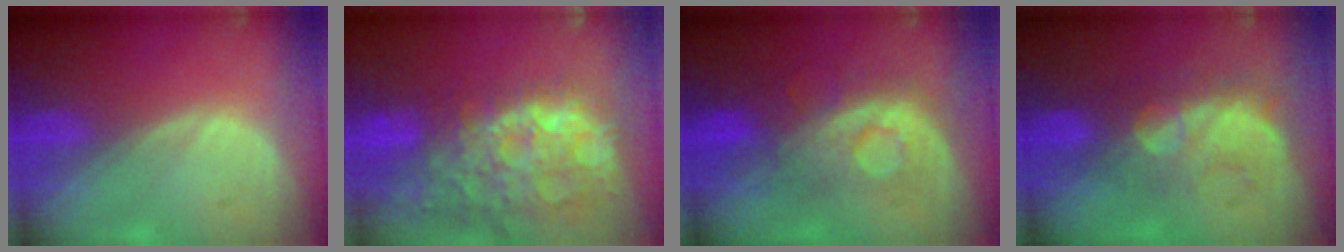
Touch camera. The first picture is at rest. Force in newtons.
{"total": 15.0, "press": 12.2, "slide": 8.8}
{"total": 7.8, "press": 7.8, "slide": 0.6}
{"total": 8.3, "press": 7.6, "slide": 3.6}